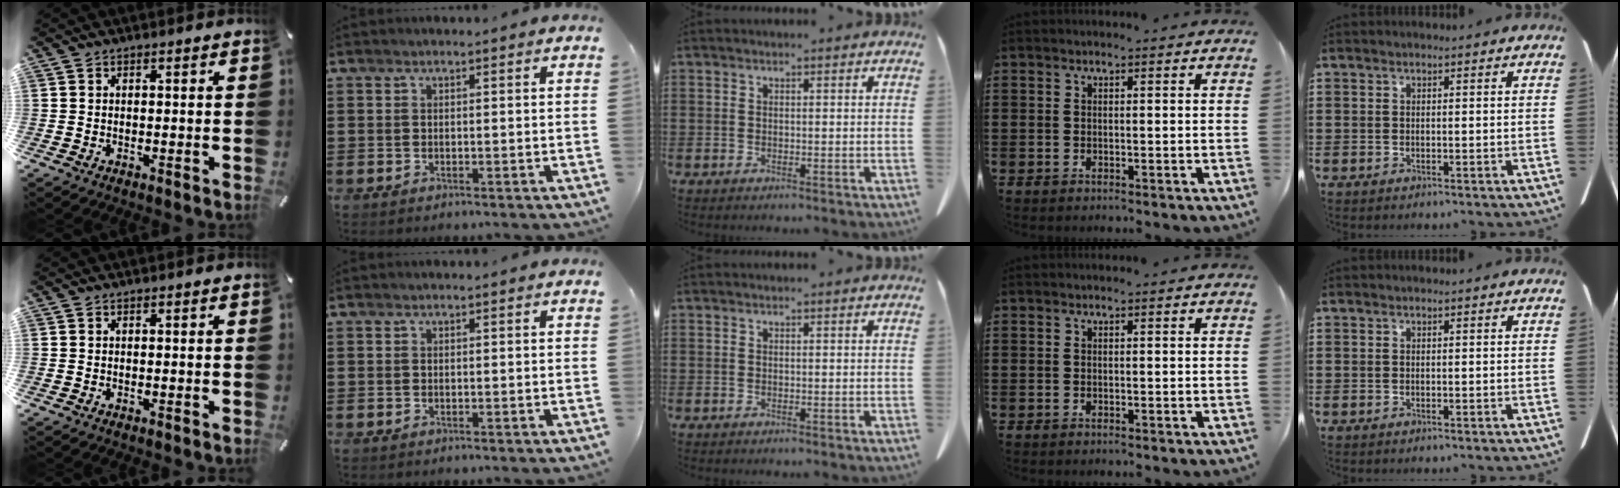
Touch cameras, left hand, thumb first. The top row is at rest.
{}